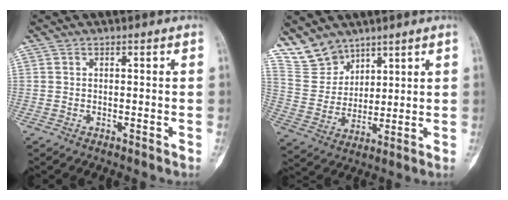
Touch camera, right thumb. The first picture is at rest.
{"total": 8.7, "force": [7.2, 4.8, 1.2], "torque": [-0.006, -0.047, 0.161]}